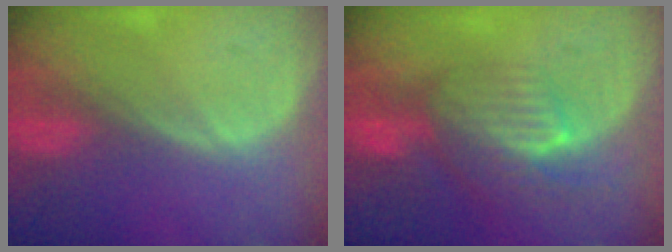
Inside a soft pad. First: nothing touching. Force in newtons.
{"total": 8.1, "press": 7.2, "slide": 3.6}